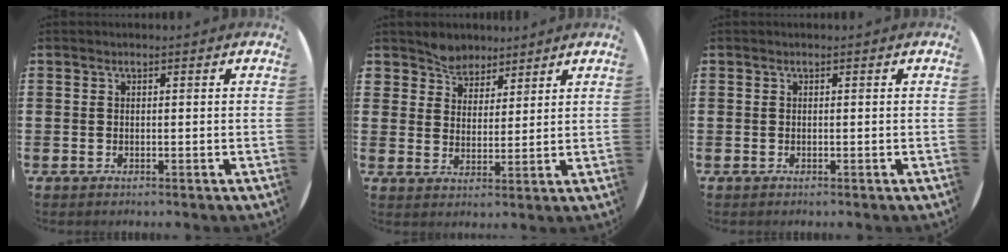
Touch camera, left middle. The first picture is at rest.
{"total": 4.4, "force": [4.0, 1.8, -0.5], "torque": [-0.010, -0.009, 0.077]}
{"total": 0.0}